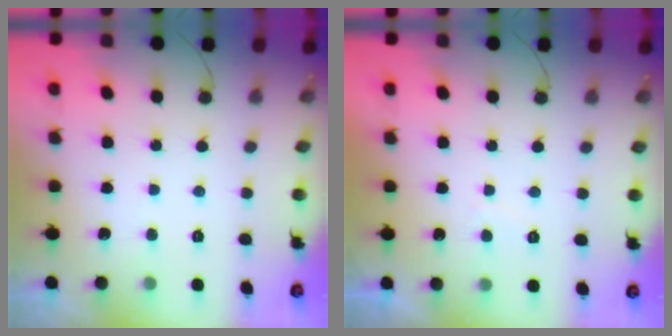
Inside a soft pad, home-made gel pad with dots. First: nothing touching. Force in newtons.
{"total": 1.3, "press": 1.1, "slide": 0.6}